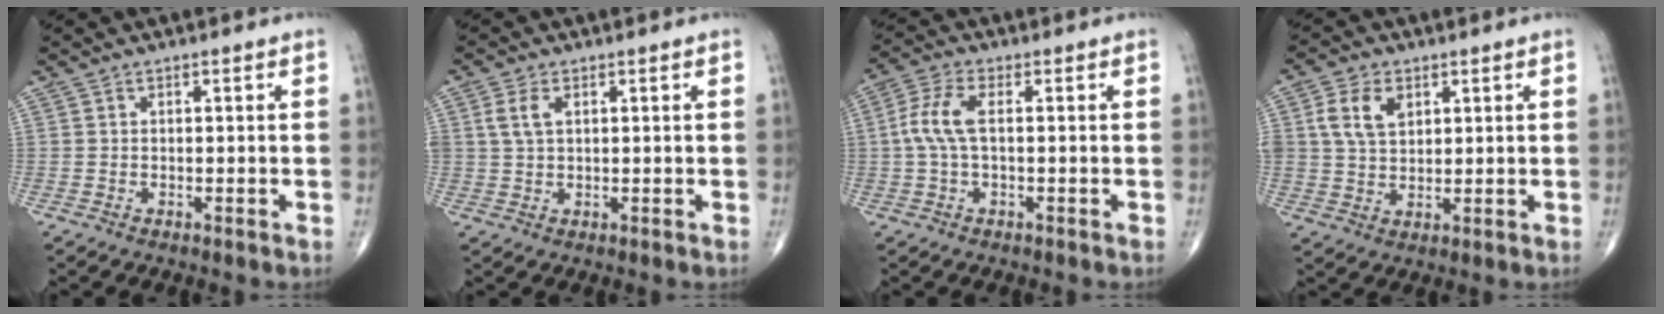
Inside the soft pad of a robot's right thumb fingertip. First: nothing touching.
{"total": 3.7, "force": [1.2, 2.1, 2.8], "torque": [-0.063, 0.004, 0.024]}
{"total": 6.8, "force": [0.5, 3.9, 5.5], "torque": [-0.124, 0.017, 0.005]}
{"total": 7.2, "force": [2.6, 4.7, 4.8], "torque": [-0.084, -0.005, 0.049]}